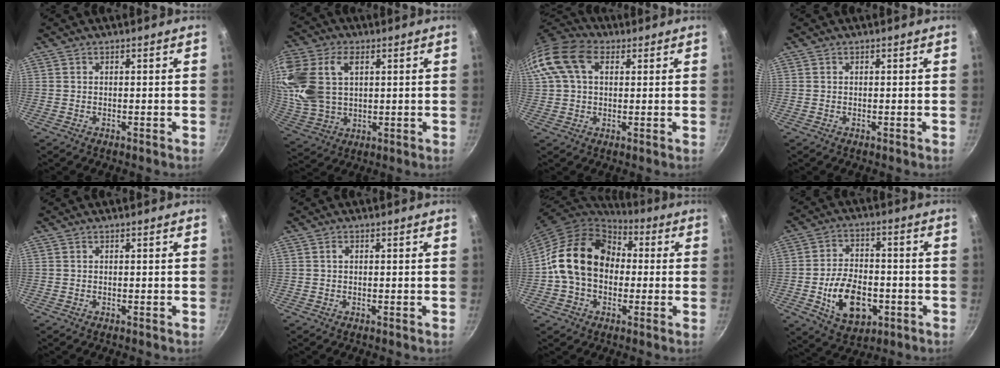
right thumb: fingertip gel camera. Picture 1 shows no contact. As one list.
[{"total": 18.0, "force": [4.9, 11.9, 12.5], "torque": [-0.268, -0.003, 0.099]}, {"total": 14.6, "force": [4.5, 9.7, 9.9], "torque": [-0.196, 0.025, 0.066]}, {"total": 0.0}, {"total": 0.0}, {"total": 0.7, "force": [0.1, 0.5, 0.5], "torque": [-0.008, 0.003, 0.002]}, {"total": 17.5, "force": [0.7, 13.5, 11.1], "torque": [-0.165, 0.039, 0.000]}, {"total": 13.4, "force": [-3.8, 8.5, 9.6], "torque": [-0.138, 0.018, -0.055]}]